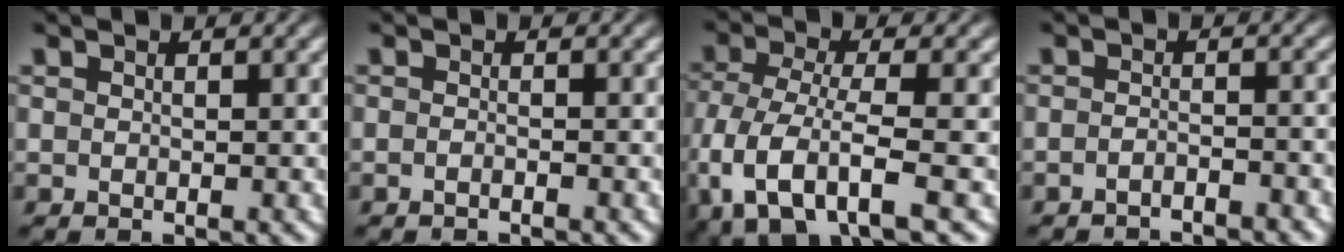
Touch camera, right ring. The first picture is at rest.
{"total": 0.5, "force": [-0.5, -0.1, 0.1], "torque": [0.003, 0.006, -0.014]}
{"total": 8.1, "force": [-3.0, 5.5, 5.1], "torque": [-0.146, -0.047, -0.032]}
{"total": 1.9, "force": [-1.9, 0.1, 0.4], "torque": [0.005, 0.003, -0.037]}